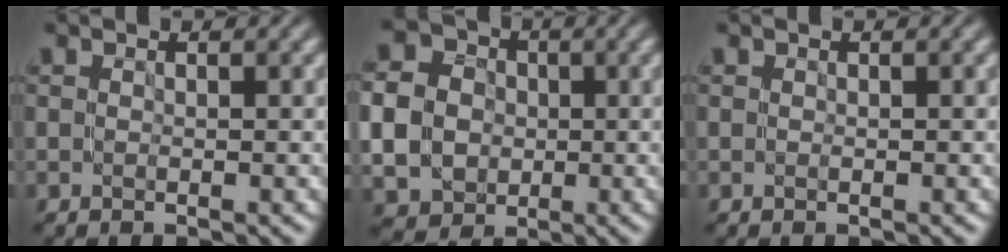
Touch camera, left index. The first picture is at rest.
{"total": 6.6, "force": [-0.4, 5.7, 3.3], "torque": [-0.077, 0.000, -0.014]}
{"total": 0.0}